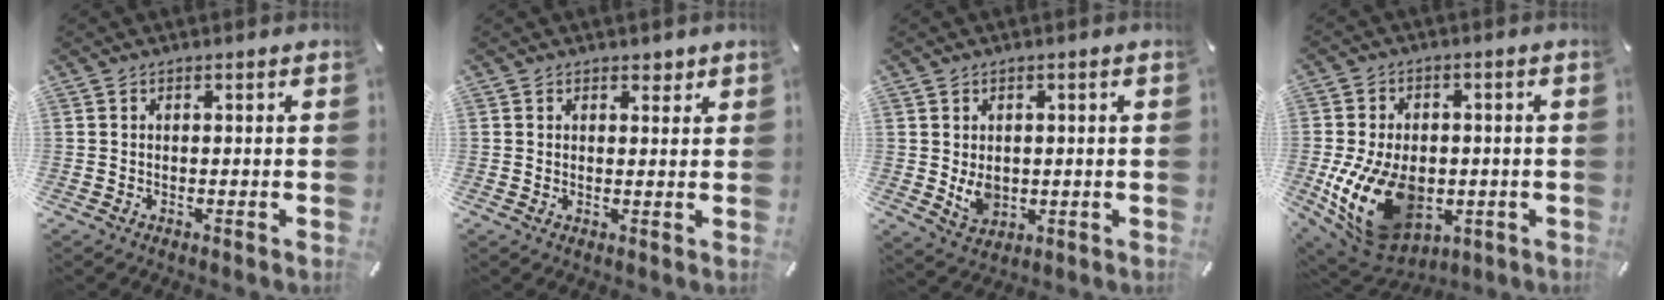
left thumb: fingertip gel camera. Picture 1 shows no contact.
{"total": 1.9, "force": [1.3, 1.3, 0.6], "torque": [0.005, -0.003, 0.019]}
{"total": 5.0, "force": [0.1, 4.1, 2.9], "torque": [-0.050, -0.005, 0.002]}
{"total": 18.7, "force": [-3.7, 12.7, 13.3], "torque": [-0.270, 0.002, -0.051]}